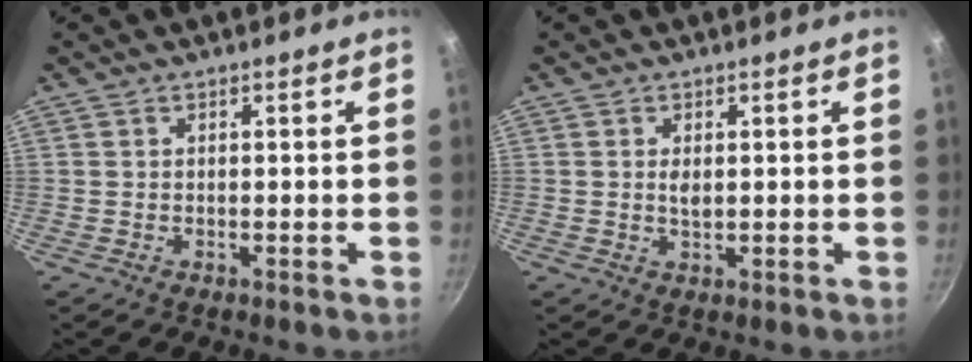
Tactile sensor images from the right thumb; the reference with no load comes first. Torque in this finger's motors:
{"motor_torque": [0.62, 0.71, 0.42, 0.37, -0.02]}